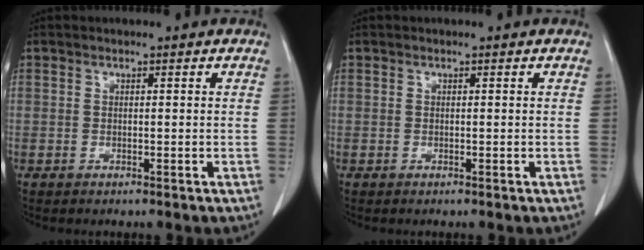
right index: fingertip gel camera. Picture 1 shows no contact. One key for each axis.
{"total": 0.0}